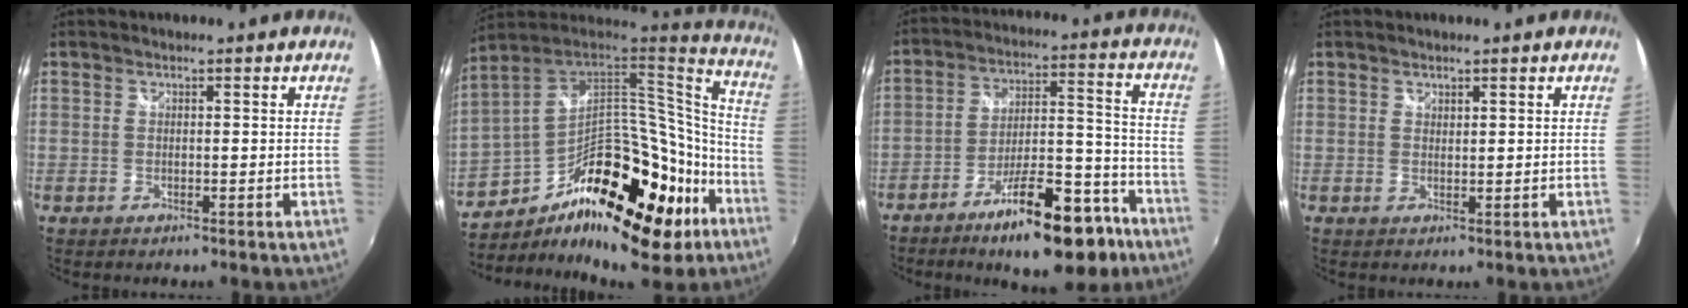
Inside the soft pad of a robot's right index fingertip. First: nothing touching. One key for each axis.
{"total": 31.0, "fx": -15.2, "fy": 14.5, "fz": 22.8, "tx": -0.386, "ty": 0.003, "tz": -0.233}
{"total": 17.7, "fx": -11.7, "fy": 5.6, "fz": 12.1, "tx": -0.185, "ty": 0.008, "tz": -0.173}
{"total": 0.9, "fx": 0.8, "fy": 0.4, "fz": 0.1, "tx": 0.000, "ty": 0.000, "tz": 0.014}